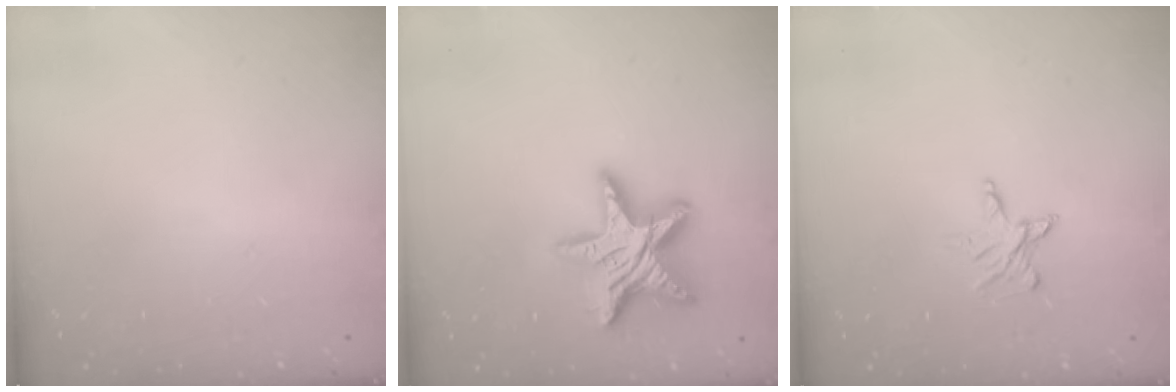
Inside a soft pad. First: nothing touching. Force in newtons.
{"total": 15.5, "press": 15.5, "slide": 0.9}
{"total": 4.9, "press": 4.9, "slide": 0.4}